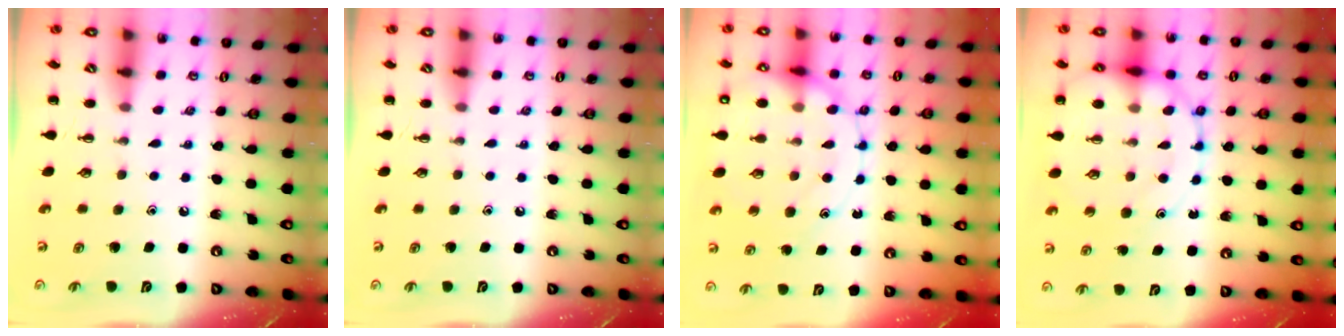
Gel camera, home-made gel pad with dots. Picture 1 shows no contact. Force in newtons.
{"total": 0.0}
{"total": 17.6, "press": 17.5, "slide": 2.2}
{"total": 15.9, "press": 15.8, "slide": 2.4}